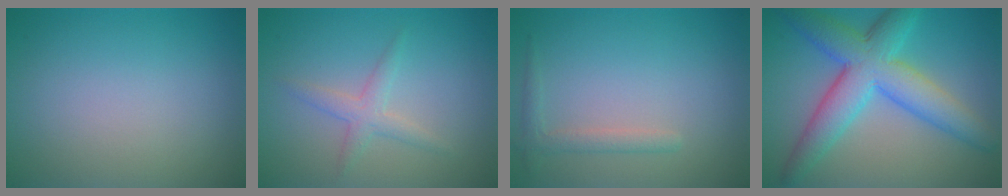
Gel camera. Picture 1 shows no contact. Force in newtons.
{"total": 1.9, "press": 1.9, "slide": 0.0}
{"total": 1.5, "press": 1.5, "slide": 0.1}
{"total": 7.9, "press": 7.9, "slide": 0.3}